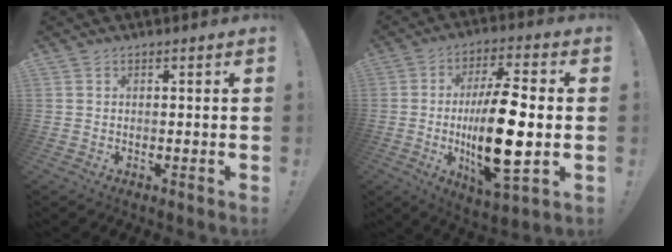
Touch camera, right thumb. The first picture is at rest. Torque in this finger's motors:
{"motor_torque": [2.27, 2.74, 2.09, -0.68, 0.39]}